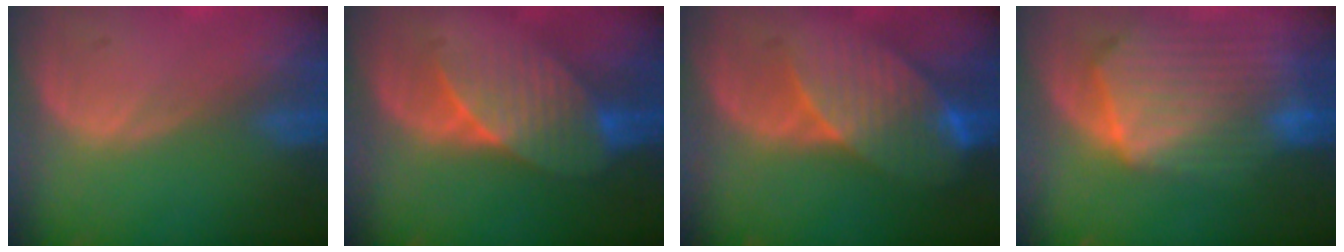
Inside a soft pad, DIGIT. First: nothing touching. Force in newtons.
{"total": 7.5, "press": 7.0, "slide": 2.7}
{"total": 8.2, "press": 7.6, "slide": 3.1}
{"total": 10.7, "press": 9.4, "slide": 5.2}